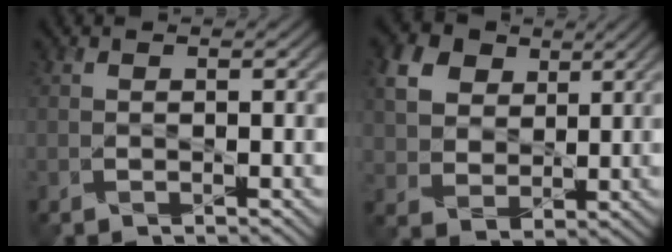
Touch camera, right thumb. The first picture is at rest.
{"total": 8.4, "force": [3.4, 6.4, 4.2], "torque": [-0.130, 0.009, 0.062]}